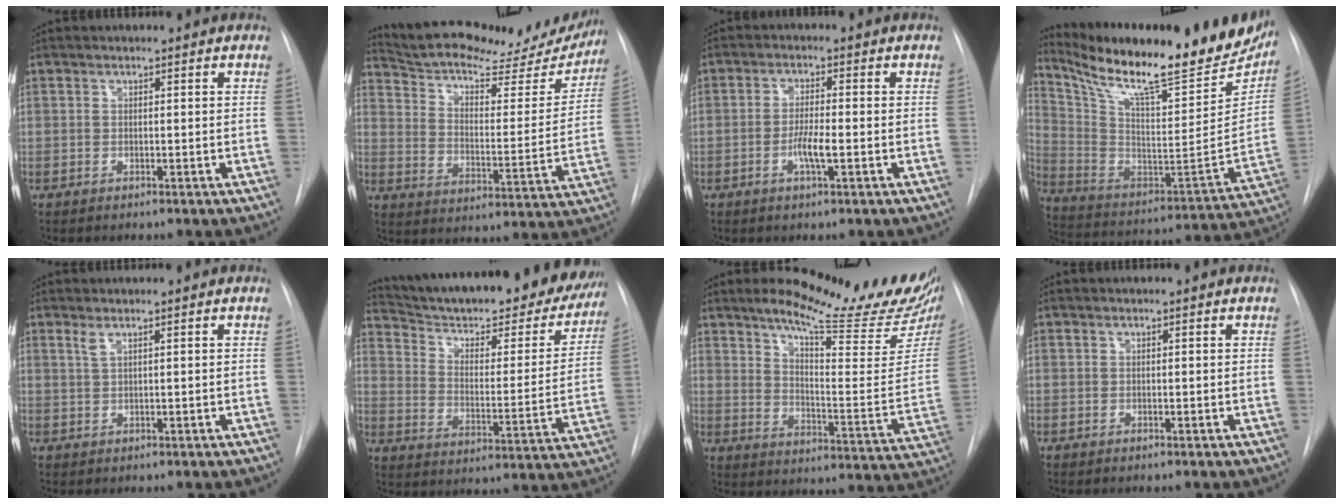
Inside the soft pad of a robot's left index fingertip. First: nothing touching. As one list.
[{"total": 25.0, "force": [22.4, 6.4, 9.1], "torque": [-0.148, -0.033, 0.299]}, {"total": 3.8, "force": [-1.5, 0.4, 3.4], "torque": [-0.068, -0.008, -0.029]}, {"total": 29.0, "force": [23.1, 6.1, 16.5], "torque": [-0.276, -0.039, 0.337]}, {"total": 1.2, "force": [0.8, 0.0, 1.0], "torque": [-0.028, 0.002, 0.017]}, {"total": 29.2, "force": [25.8, 6.2, 12.4], "torque": [-0.191, -0.059, 0.333]}, {"total": 21.7, "force": [18.1, 2.3, 11.8], "torque": [-0.169, -0.083, 0.233]}, {"total": 0.0}]